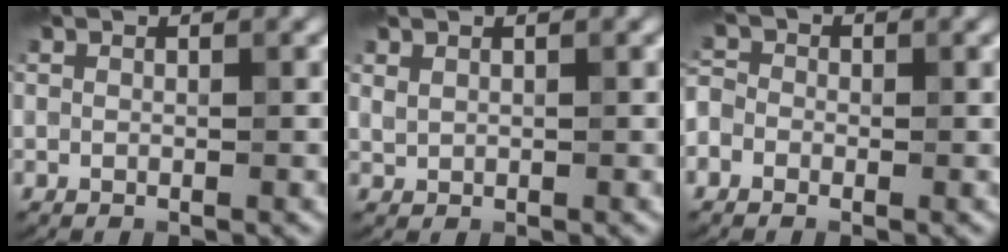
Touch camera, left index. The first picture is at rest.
{"total": 0.6, "force": [0.4, 0.3, 0.4], "torque": [-0.009, 0.004, 0.011]}
{"total": 3.1, "force": [-1.8, 2.4, 0.6], "torque": [0.001, 0.011, -0.052]}